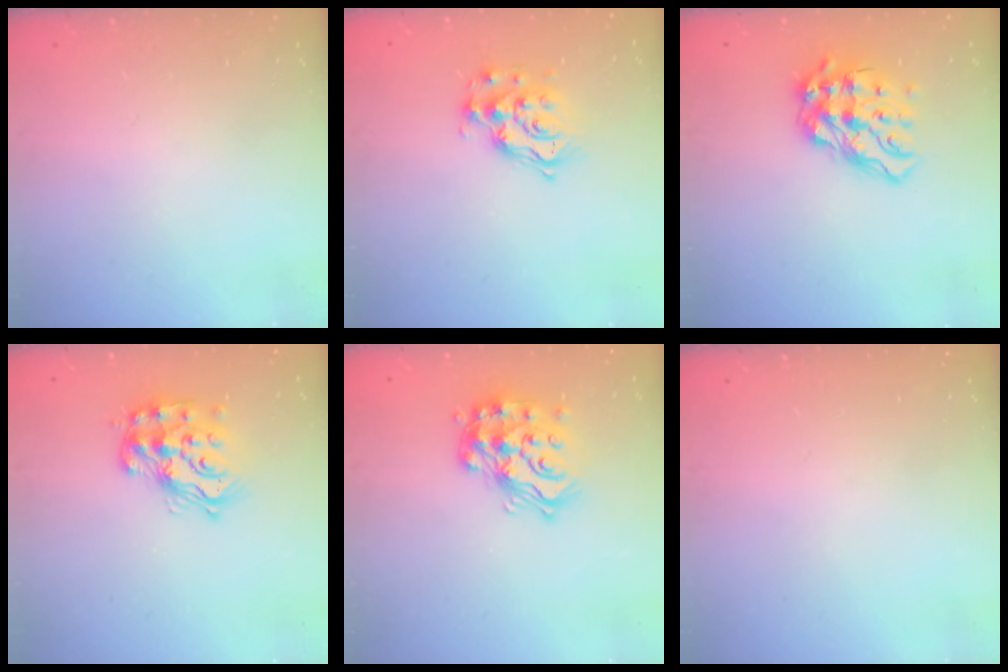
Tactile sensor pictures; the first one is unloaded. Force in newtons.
{"total": 12.7, "press": 12.7, "slide": 0.8}
{"total": 12.6, "press": 12.5, "slide": 1.6}
{"total": 15.4, "press": 15.4, "slide": 1.0}
{"total": 17.2, "press": 17.2, "slide": 0.9}
{"total": 0.0}